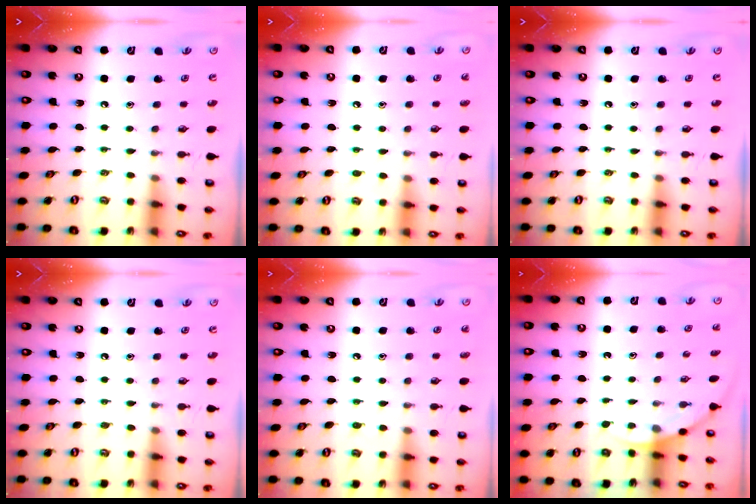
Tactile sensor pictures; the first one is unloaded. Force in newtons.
{"total": 3.8, "press": 3.7, "slide": 0.4}
{"total": 0.0}
{"total": 3.0, "press": 2.9, "slide": 0.3}
{"total": 4.3, "press": 4.2, "slide": 0.5}
{"total": 3.2, "press": 3.2, "slide": 0.2}